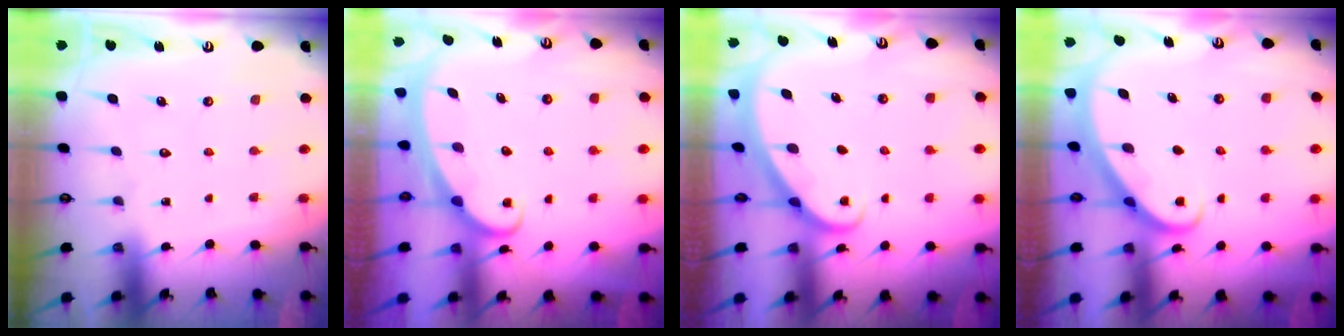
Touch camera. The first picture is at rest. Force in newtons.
{"total": 2.6, "press": 2.6, "slide": 0.3}
{"total": 1.9, "press": 1.9, "slide": 0.1}
{"total": 2.9, "press": 2.9, "slide": 0.2}